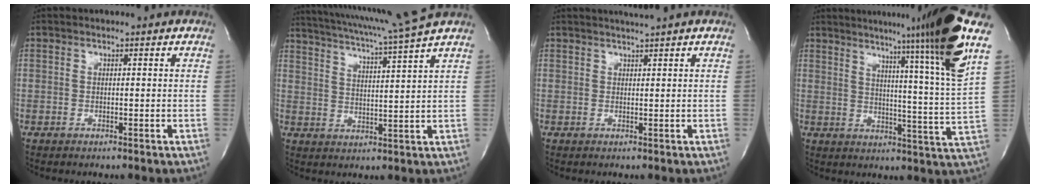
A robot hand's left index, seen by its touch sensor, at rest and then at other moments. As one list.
[{"total": 13.2, "force": [11.4, -2.5, 6.4], "torque": [-0.120, -0.029, 0.163]}, {"total": 1.7, "force": [1.5, -0.8, 0.4], "torque": [-0.006, -0.006, 0.030]}, {"total": 19.6, "force": [12.9, -3.4, 14.4], "torque": [-0.199, -0.055, 0.152]}]